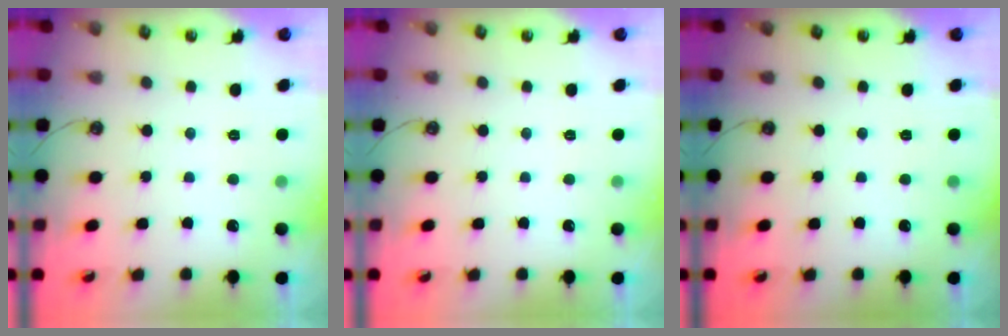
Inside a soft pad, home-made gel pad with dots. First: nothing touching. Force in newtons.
{"total": 0.0}
{"total": 0.0}